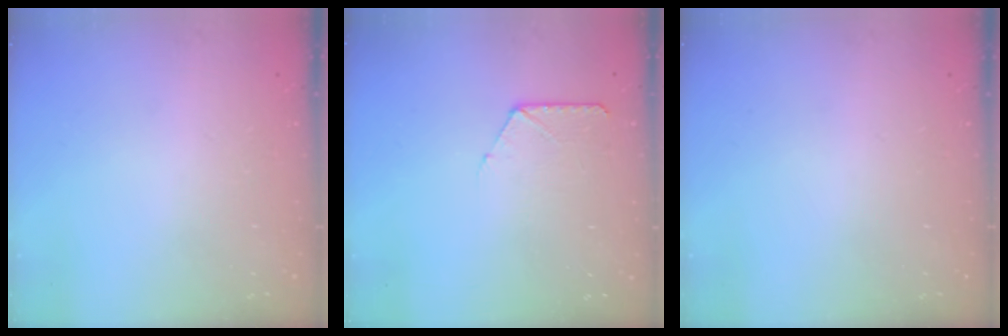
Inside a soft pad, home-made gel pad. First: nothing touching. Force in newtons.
{"total": 7.1, "press": 7.0, "slide": 0.7}
{"total": 0.0}